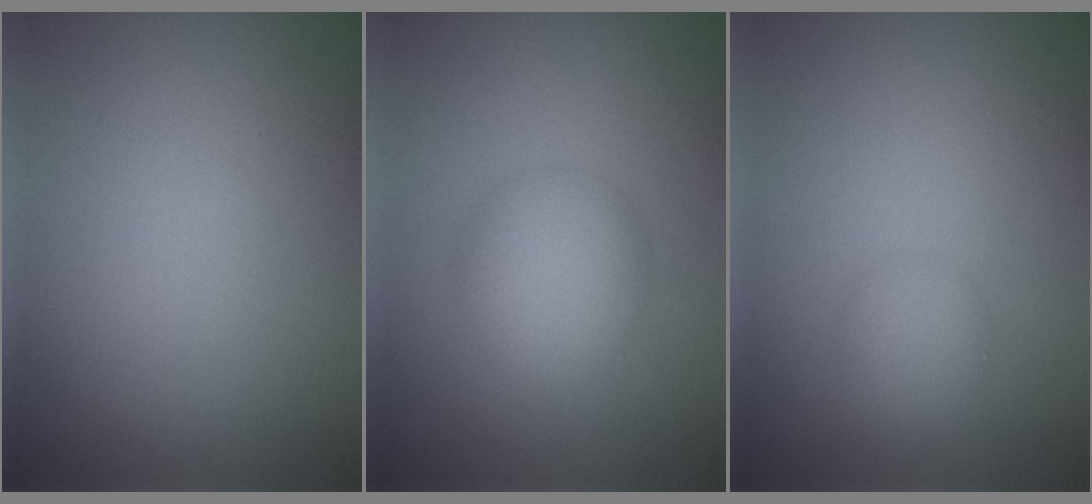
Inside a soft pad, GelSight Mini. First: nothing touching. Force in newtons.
{"total": 4.6, "press": 4.6, "slide": 0.1}
{"total": 2.0, "press": 2.0, "slide": 0.1}